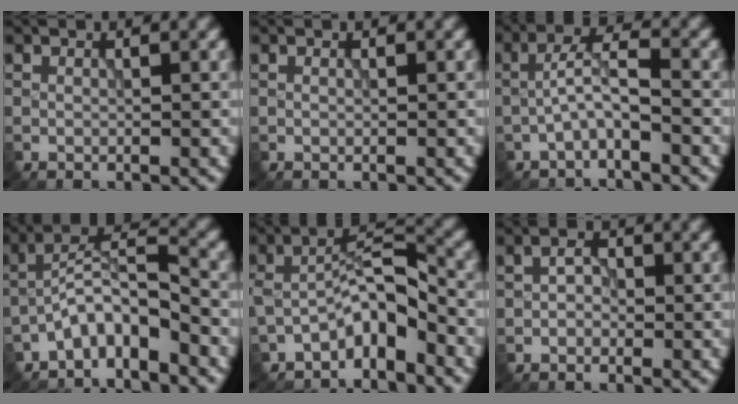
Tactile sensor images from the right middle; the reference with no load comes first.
{"total": 0.0}
{"total": 3.0, "force": [-1.4, 0.8, 2.5], "torque": [-0.048, 0.012, -0.034]}
{"total": 4.7, "force": [-3.4, 1.4, 3.0], "torque": [-0.050, 0.015, -0.071]}
{"total": 4.4, "force": [-2.9, 1.6, 3.0], "torque": [-0.049, 0.018, -0.056]}
{"total": 1.7, "force": [-0.2, 1.3, 1.2], "torque": [-0.021, 0.000, -0.007]}